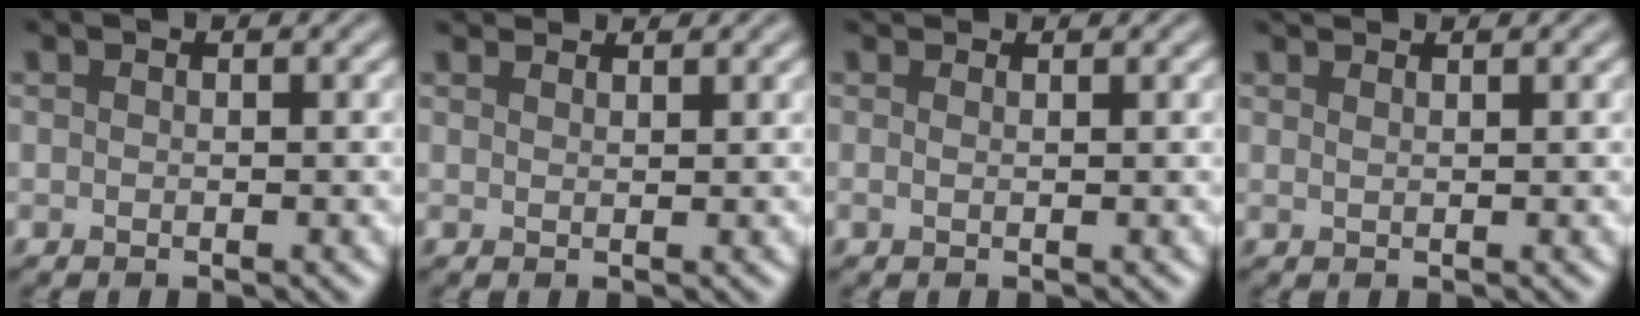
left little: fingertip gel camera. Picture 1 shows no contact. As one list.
[{"total": 2.2, "force": [2.1, 0.2, 0.5], "torque": [-0.013, 0.003, 0.037]}, {"total": 0.8, "force": [0.7, 0.1, 0.3], "torque": [-0.014, 0.000, 0.010]}, {"total": 1.1, "force": [1.0, -0.2, 0.3], "torque": [-0.010, 0.004, 0.018]}]